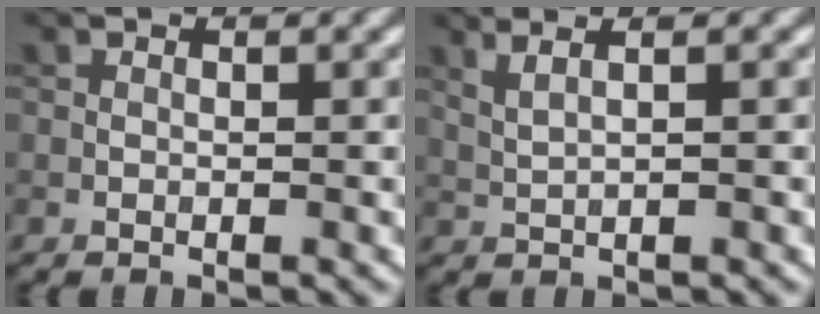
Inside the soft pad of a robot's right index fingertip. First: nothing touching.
{"total": 3.8, "force": [2.2, 1.5, 2.7], "torque": [-0.041, 0.019, 0.023]}